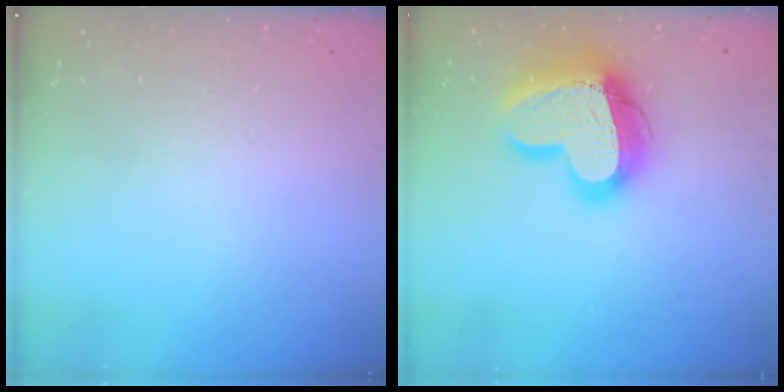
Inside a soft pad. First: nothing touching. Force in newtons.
{"total": 21.0, "press": 20.9, "slide": 1.9}